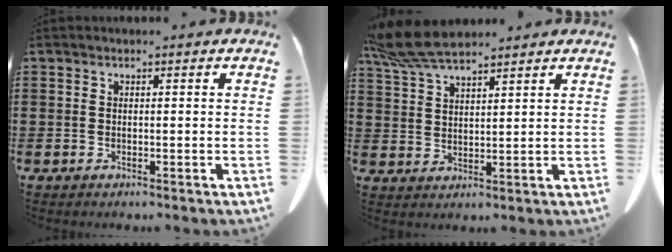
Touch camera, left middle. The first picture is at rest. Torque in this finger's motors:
{"motor_torque": [0.20, 0.14, 0.24, 0.10]}